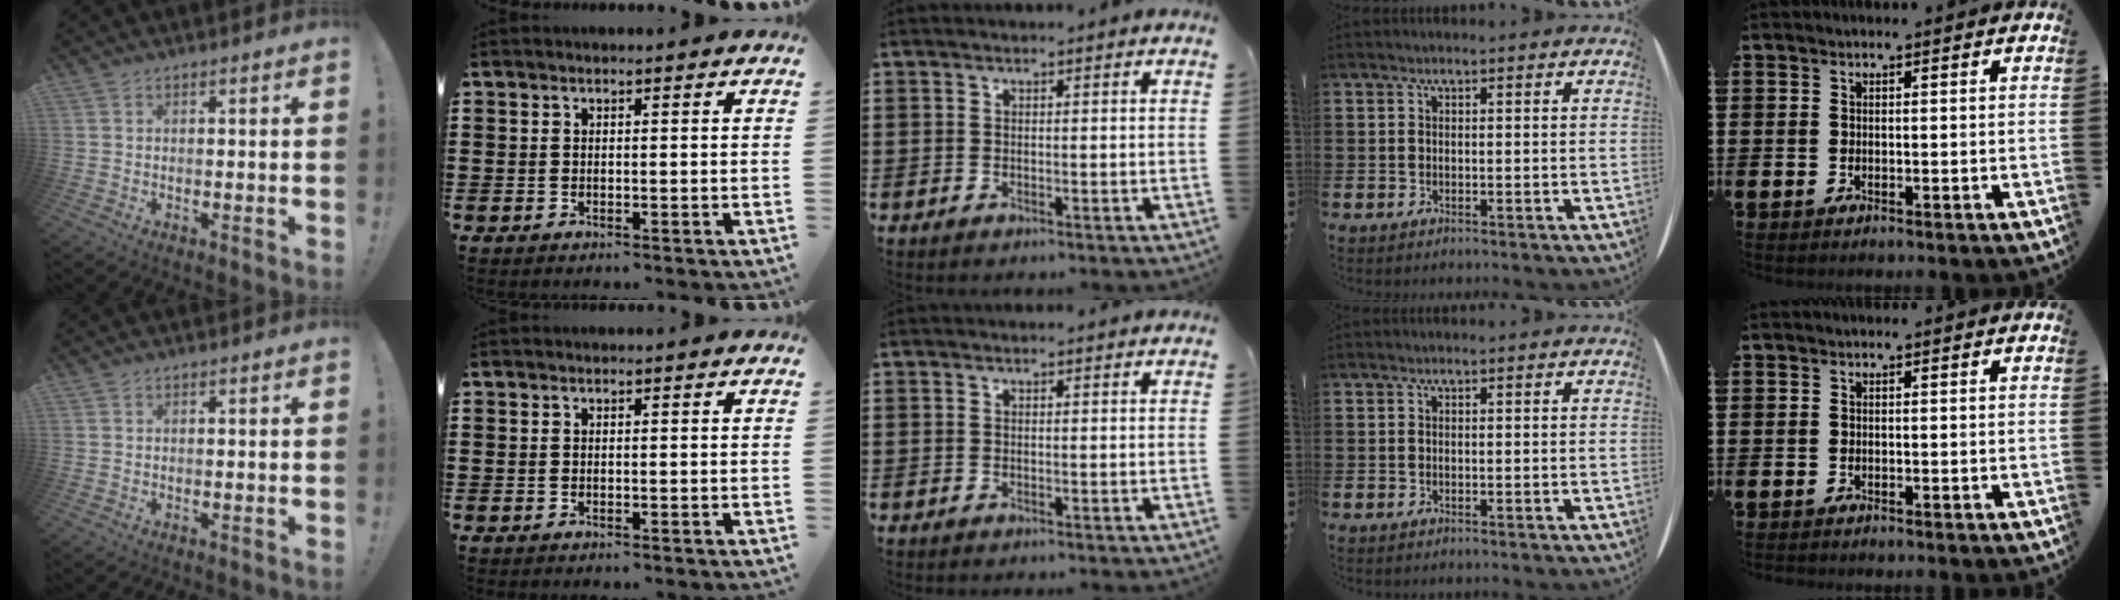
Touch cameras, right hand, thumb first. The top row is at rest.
{}